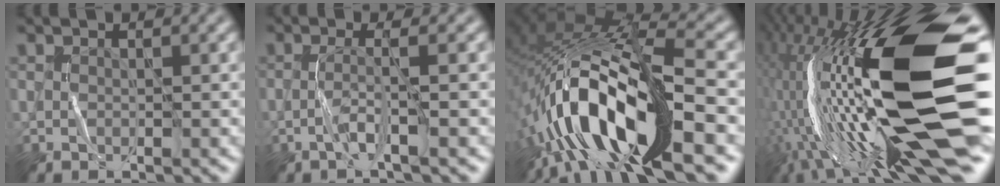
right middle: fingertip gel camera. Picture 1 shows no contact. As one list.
[{"total": 2.0, "force": [-0.7, 0.1, 1.8], "torque": [-0.037, 0.006, -0.021]}, {"total": 14.7, "force": [-5.5, 4.9, 12.7], "torque": [-0.241, 0.018, -0.096]}, {"total": 19.9, "force": [-1.2, 6.5, 18.8], "torque": [-0.330, -0.020, -0.021]}]